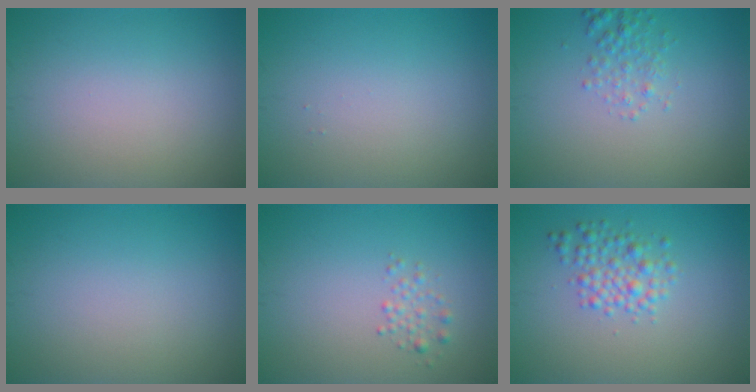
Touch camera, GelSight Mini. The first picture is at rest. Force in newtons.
{"total": 0.0}
{"total": 1.7, "press": 1.7, "slide": 0.1}
{"total": 0.0}
{"total": 1.2, "press": 1.1, "slide": 0.1}
{"total": 2.8, "press": 2.8, "slide": 0.1}